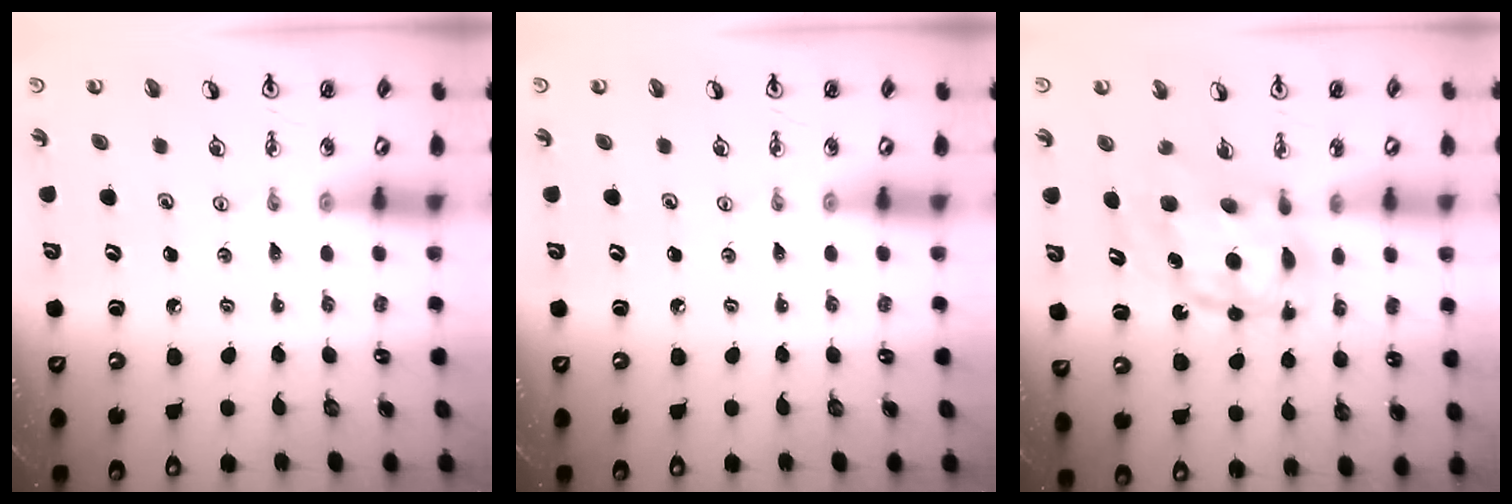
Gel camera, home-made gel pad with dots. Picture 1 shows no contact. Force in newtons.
{"total": 0.0}
{"total": 9.0, "press": 9.0, "slide": 1.0}